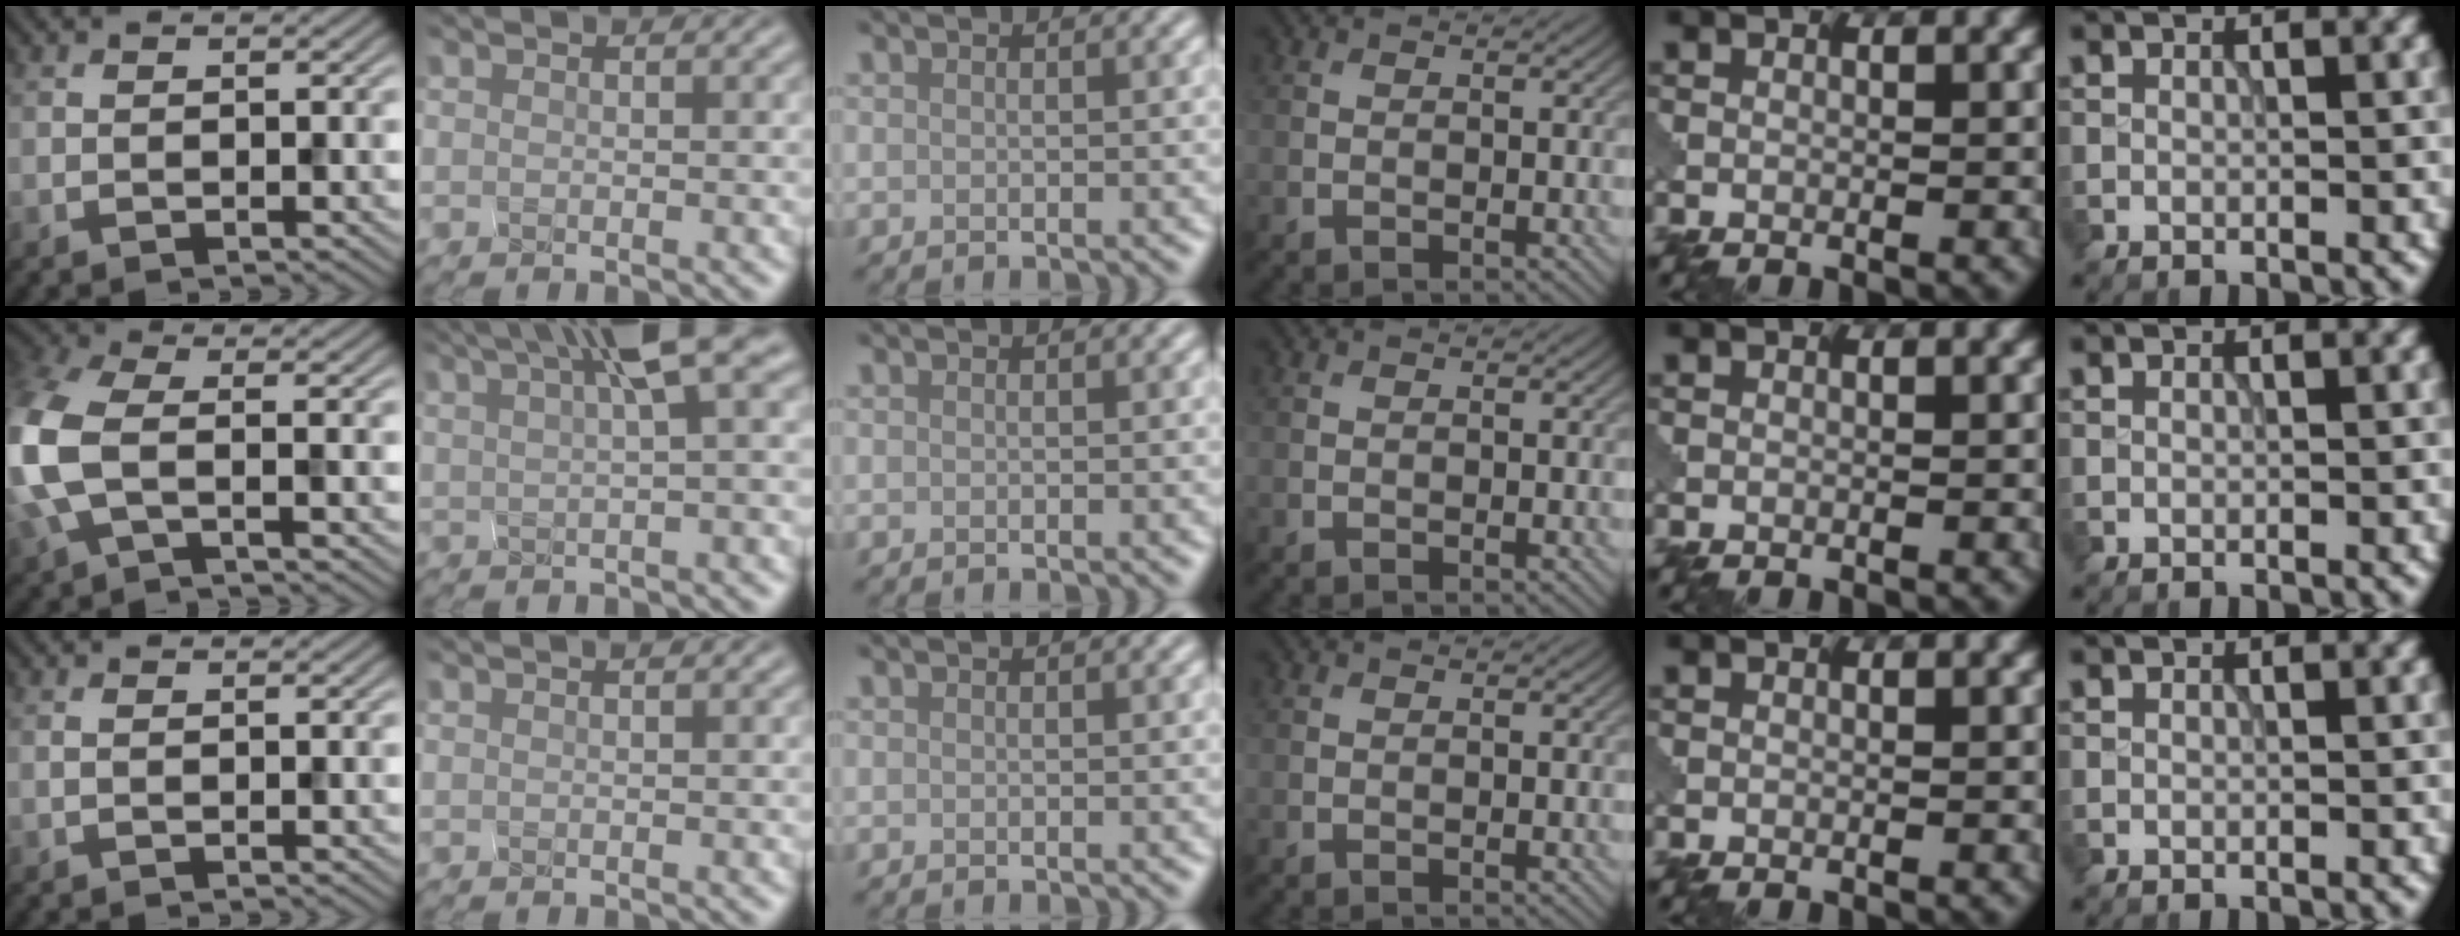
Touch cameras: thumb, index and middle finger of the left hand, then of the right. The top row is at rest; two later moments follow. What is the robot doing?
{"motion": "squeeze", "object": "clothespin"}